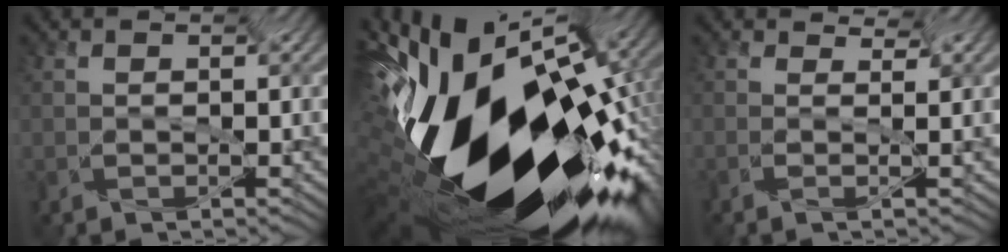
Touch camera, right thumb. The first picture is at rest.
{"total": 17.9, "force": [-6.6, 8.4, 14.4], "torque": [-0.266, -0.066, -0.098]}
{"total": 0.6, "force": [0.3, -0.5, -0.1], "torque": [-0.005, 0.004, 0.002]}